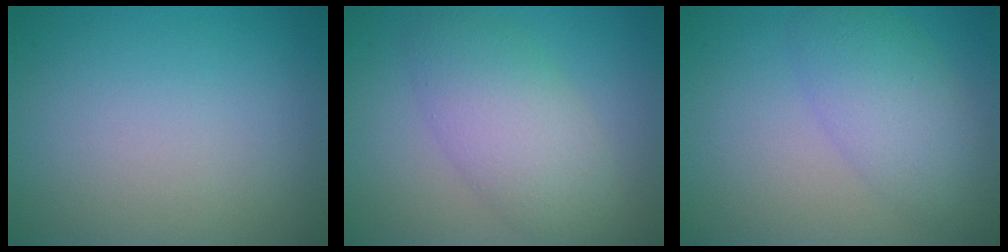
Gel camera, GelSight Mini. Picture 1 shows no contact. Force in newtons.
{"total": 5.6, "press": 5.6, "slide": 0.2}
{"total": 4.6, "press": 4.5, "slide": 0.1}